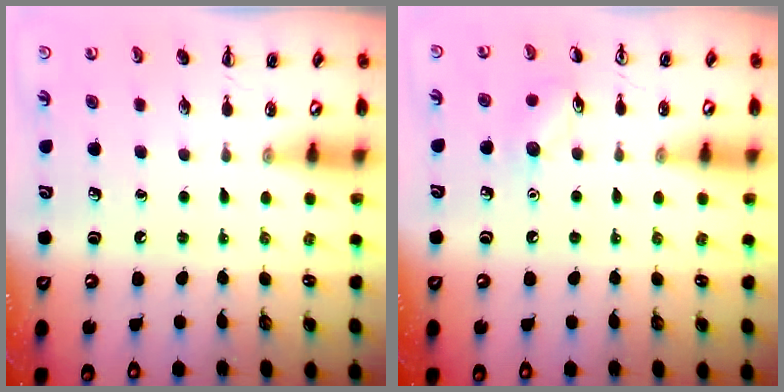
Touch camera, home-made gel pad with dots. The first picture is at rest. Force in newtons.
{"total": 6.1, "press": 5.9, "slide": 1.4}